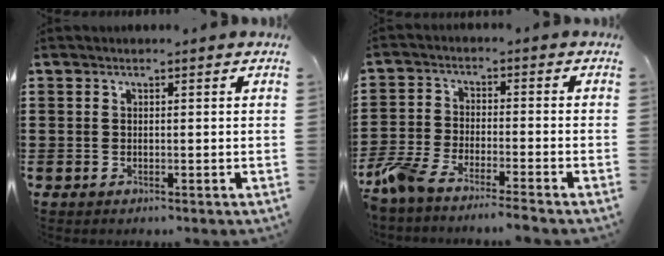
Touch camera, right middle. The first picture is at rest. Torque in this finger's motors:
{"motor_torque": [1.40, 0.21, 0.14, 0.14]}